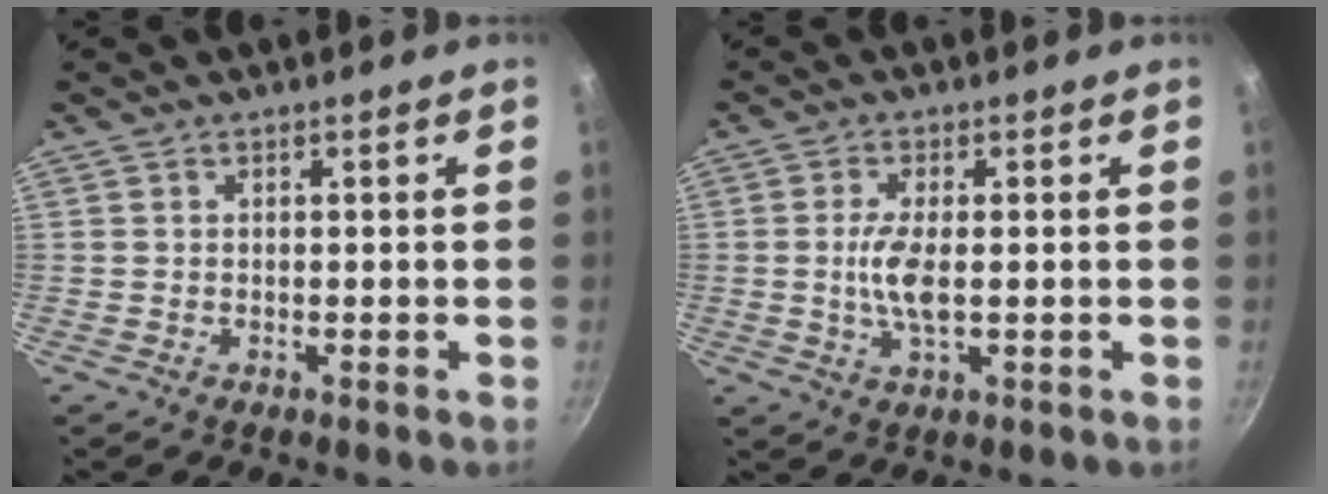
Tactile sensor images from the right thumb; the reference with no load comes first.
{"total": 5.7, "force": [-0.2, 2.0, 5.3], "torque": [-0.118, -0.002, -0.006]}